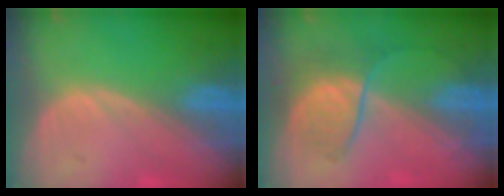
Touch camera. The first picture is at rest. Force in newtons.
{"total": 6.4, "press": 6.0, "slide": 2.3}